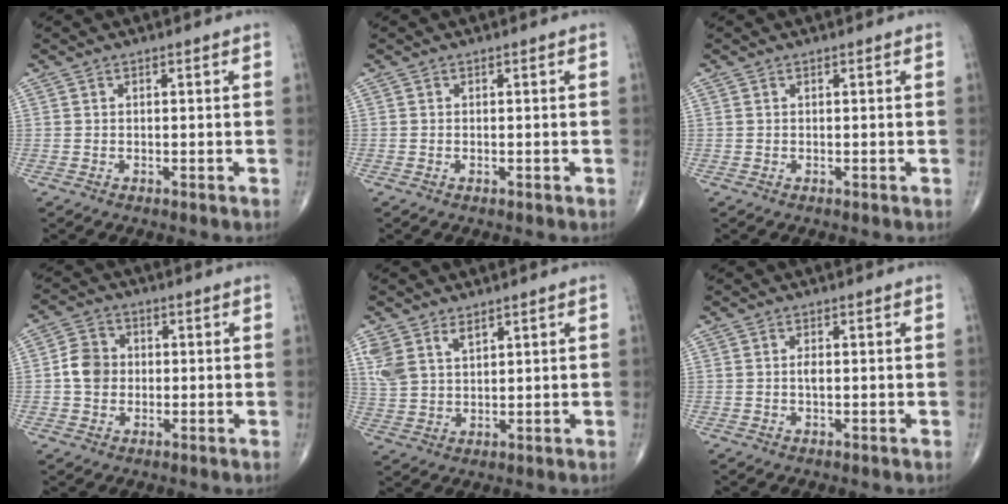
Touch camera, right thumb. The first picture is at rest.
{"total": 0.0}
{"total": 0.0}
{"total": 5.9, "force": [-0.2, 5.1, 3.1], "torque": [-0.043, 0.011, -0.011]}
{"total": 6.3, "force": [3.7, 3.5, 3.8], "torque": [-0.071, -0.011, 0.084]}
{"total": 1.2, "force": [0.0, 0.6, 1.1], "torque": [-0.020, 0.000, 0.001]}